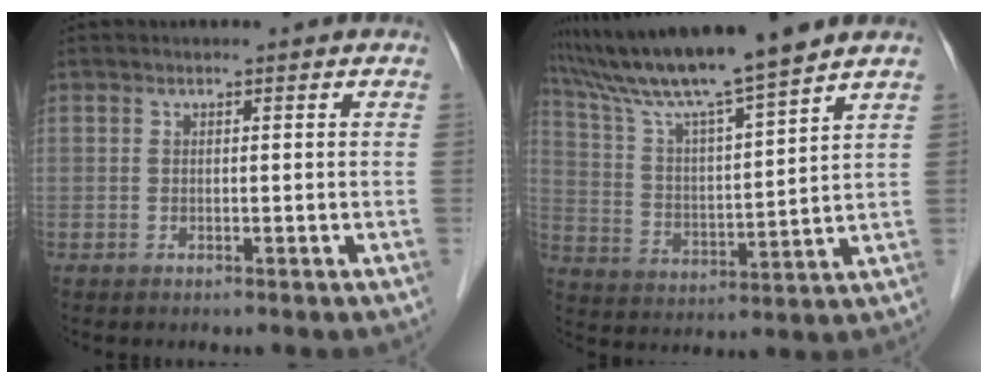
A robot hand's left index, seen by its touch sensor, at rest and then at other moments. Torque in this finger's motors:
{"motor_torque": [0.51, -0.76, 0.68, 0.15]}